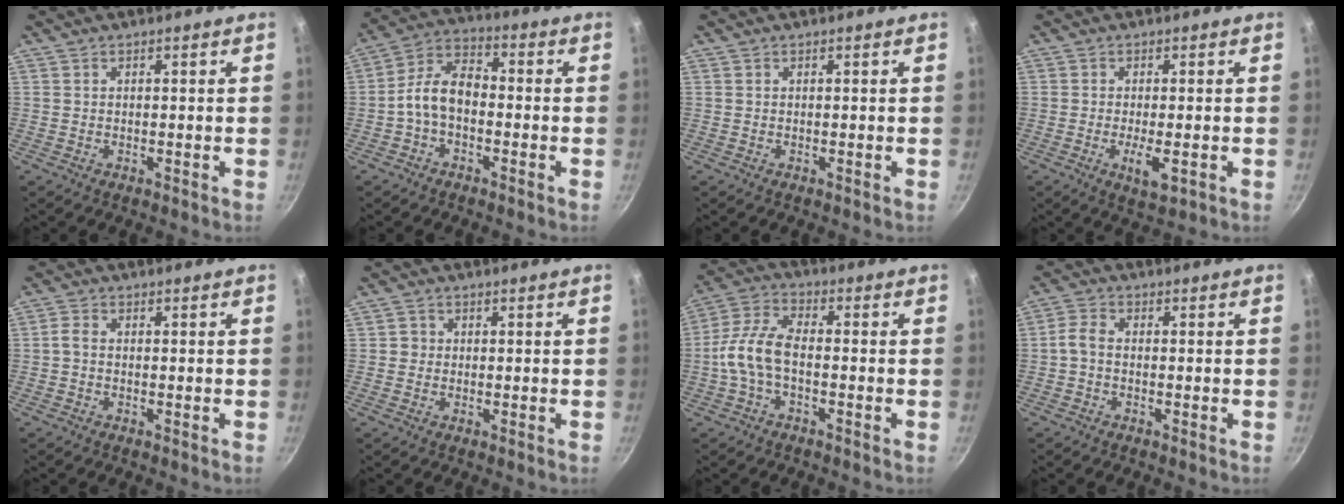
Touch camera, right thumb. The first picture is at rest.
{"total": 9.1, "force": [-1.6, 5.6, 6.9], "torque": [-0.123, 0.037, -0.043]}
{"total": 0.0}
{"total": 4.2, "force": [-1.2, 1.4, 3.7], "torque": [-0.066, -0.007, -0.018]}
{"total": 1.9, "force": [-0.3, 1.2, 1.5], "torque": [-0.031, 0.004, -0.012]}
{"total": 1.6, "force": [0.0, 1.5, 0.4], "torque": [0.002, 0.004, -0.003]}
{"total": 9.2, "force": [-1.7, 4.7, 7.7], "torque": [-0.166, 0.032, -0.041]}
{"total": 3.4, "force": [-0.7, 2.1, 2.7], "torque": [-0.056, 0.011, -0.021]}